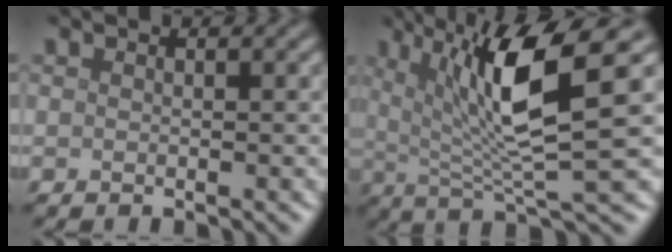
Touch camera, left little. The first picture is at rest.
{"total": 9.8, "force": [2.9, 2.2, 9.1], "torque": [-0.142, -0.001, 0.051]}